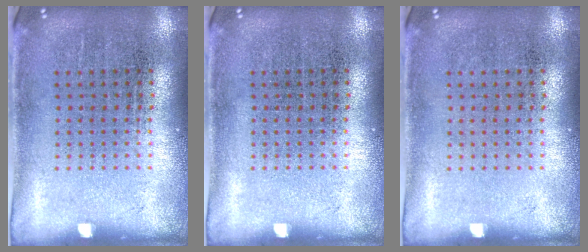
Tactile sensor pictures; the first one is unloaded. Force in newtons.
{"total": 0.0}
{"total": 0.0}